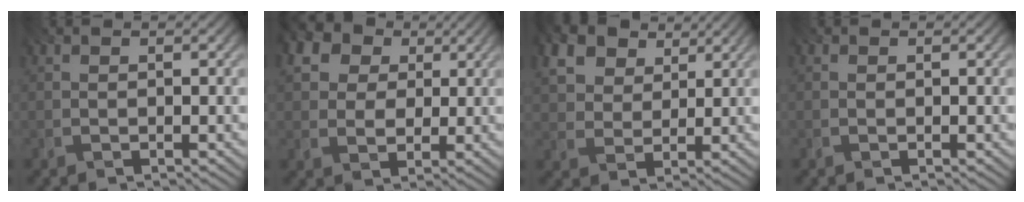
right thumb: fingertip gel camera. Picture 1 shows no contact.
{"total": 12.2, "force": [5.4, 9.2, 5.8], "torque": [-0.158, 0.025, 0.106]}
{"total": 8.5, "force": [4.7, 5.6, 4.4], "torque": [-0.127, 0.000, 0.083]}
{"total": 0.0}